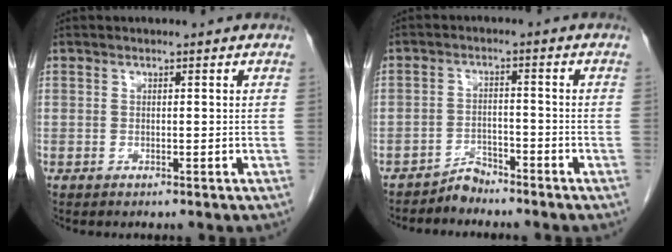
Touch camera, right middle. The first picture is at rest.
{"total": 2.8, "force": [-2.8, 0.6, -0.3], "torque": [0.010, -0.005, -0.050]}